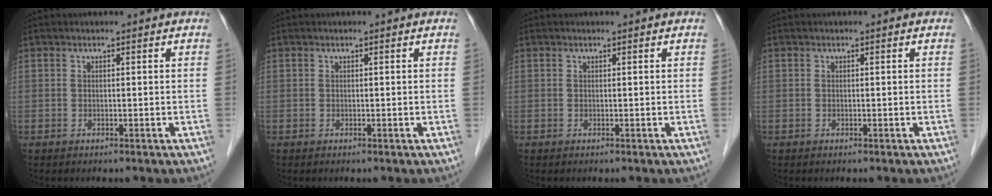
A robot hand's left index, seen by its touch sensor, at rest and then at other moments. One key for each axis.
{"total": 0.0}
{"total": 0.0}
{"total": 0.0}